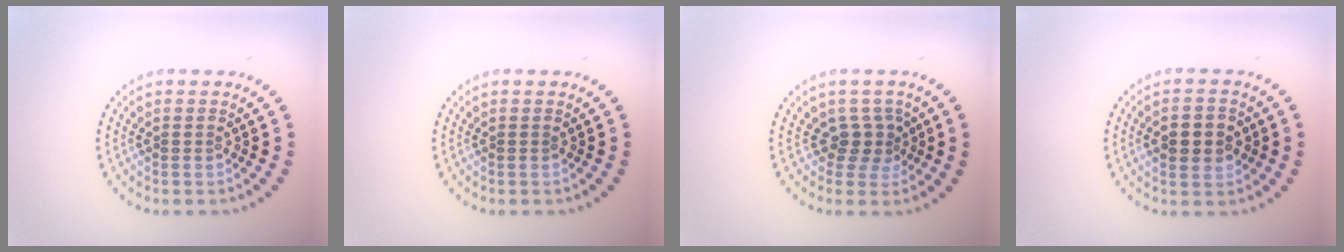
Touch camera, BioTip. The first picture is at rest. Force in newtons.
{"total": 0.0}
{"total": 2.2, "press": 1.5, "slide": 1.6}
{"total": 3.1, "press": 3.1, "slide": 0.2}